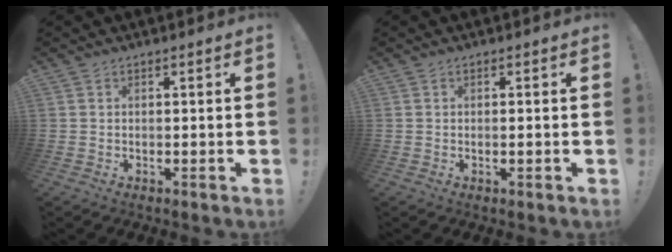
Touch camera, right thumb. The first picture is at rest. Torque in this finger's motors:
{"motor_torque": [-0.22, -0.09, -0.07, 0.15, -0.05]}